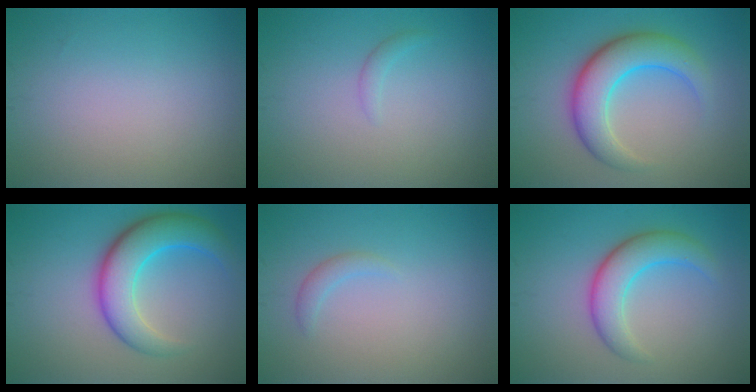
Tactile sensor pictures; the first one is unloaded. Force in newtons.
{"total": 0.8, "press": 0.8, "slide": 0.0}
{"total": 6.2, "press": 6.2, "slide": 0.1}
{"total": 6.6, "press": 6.6, "slide": 0.3}
{"total": 1.1, "press": 1.1, "slide": 0.1}
{"total": 4.5, "press": 4.5, "slide": 0.3}